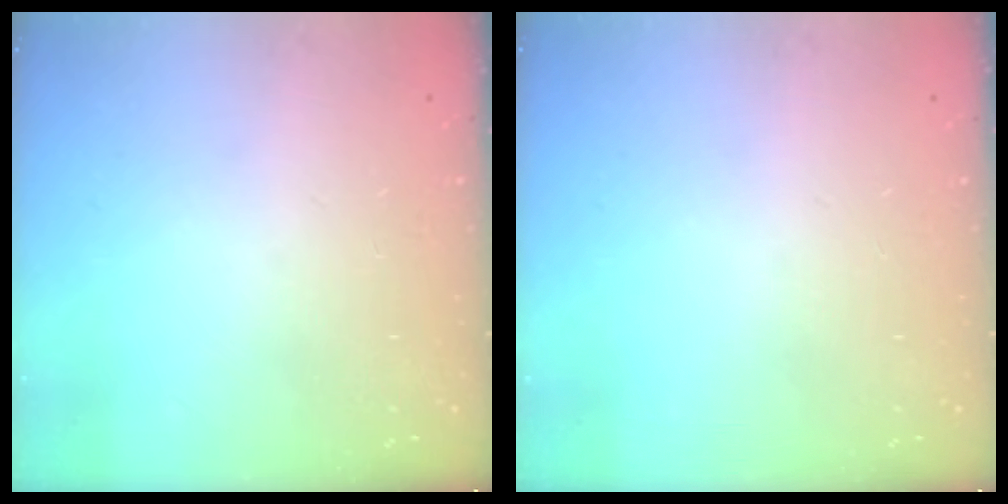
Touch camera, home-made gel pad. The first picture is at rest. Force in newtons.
{"total": 0.0}